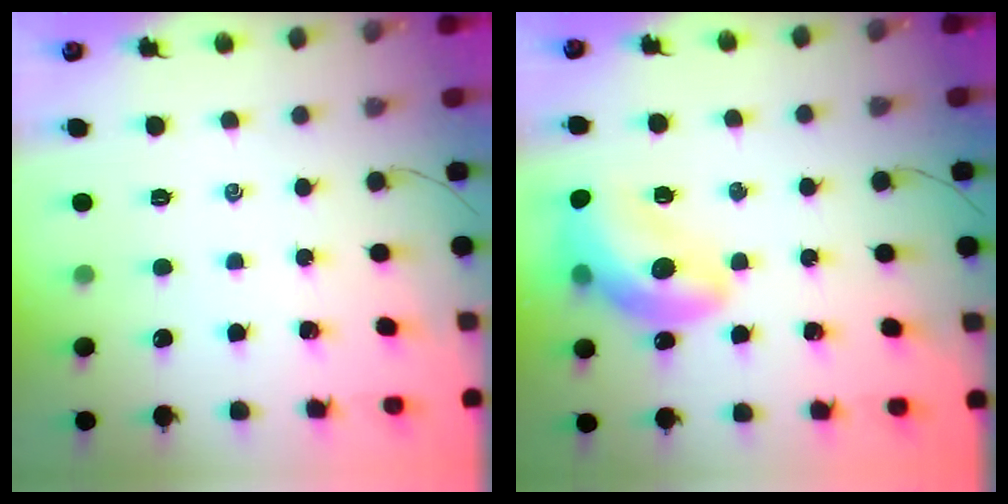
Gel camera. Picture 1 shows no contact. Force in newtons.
{"total": 16.9, "press": 16.6, "slide": 3.4}